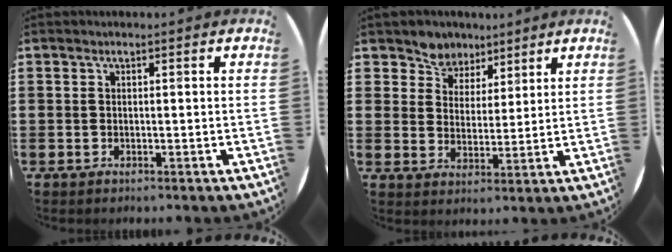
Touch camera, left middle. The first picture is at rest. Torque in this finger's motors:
{"motor_torque": [0.09, -0.04, 0.03, 0.00]}